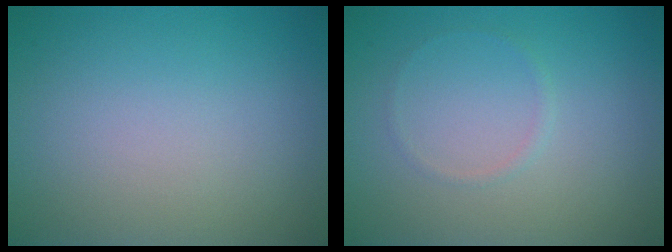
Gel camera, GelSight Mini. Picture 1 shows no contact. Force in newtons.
{"total": 0.6, "press": 0.6, "slide": 0.0}